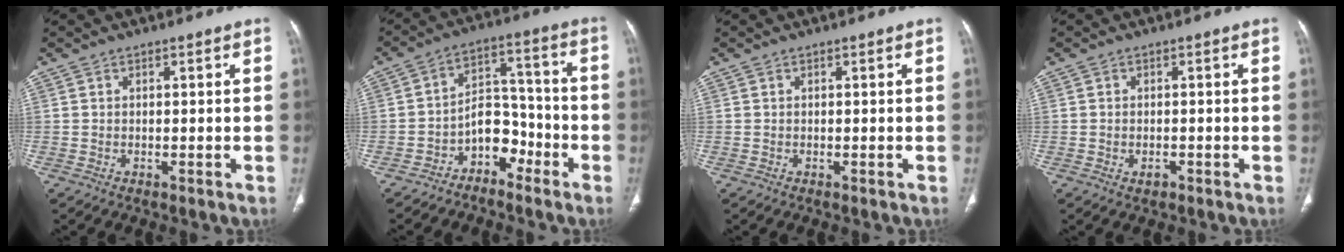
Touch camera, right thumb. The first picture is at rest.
{"total": 7.7, "force": [-4.7, 5.2, 3.0], "torque": [-0.013, 0.076, -0.087]}
{"total": 0.0}
{"total": 1.3, "force": [-0.6, 0.9, 0.7], "torque": [-0.010, 0.004, -0.006]}